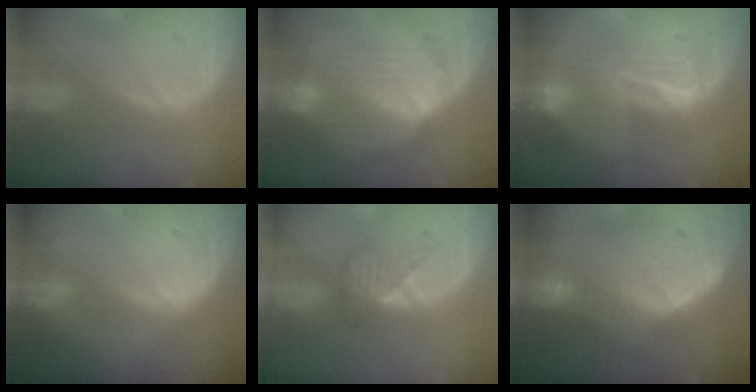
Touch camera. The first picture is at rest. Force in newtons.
{"total": 7.3, "press": 7.0, "slide": 1.8}
{"total": 8.1, "press": 7.0, "slide": 4.0}
{"total": 0.6, "press": 0.6, "slide": 0.1}
{"total": 3.5, "press": 3.2, "slide": 1.4}
{"total": 10.2, "press": 9.0, "slide": 4.9}